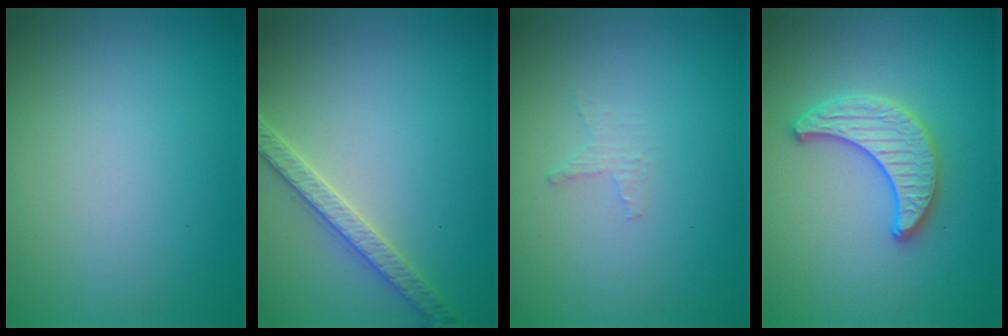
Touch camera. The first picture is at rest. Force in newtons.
{"total": 2.7, "press": 2.7, "slide": 0.1}
{"total": 0.9, "press": 0.8, "slide": 0.3}
{"total": 2.7, "press": 2.7, "slide": 0.1}